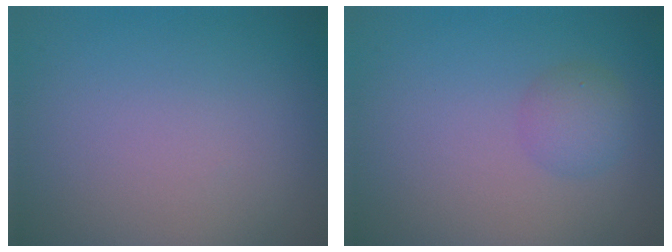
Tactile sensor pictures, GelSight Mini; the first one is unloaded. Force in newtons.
{"total": 1.9, "press": 1.9, "slide": 0.0}